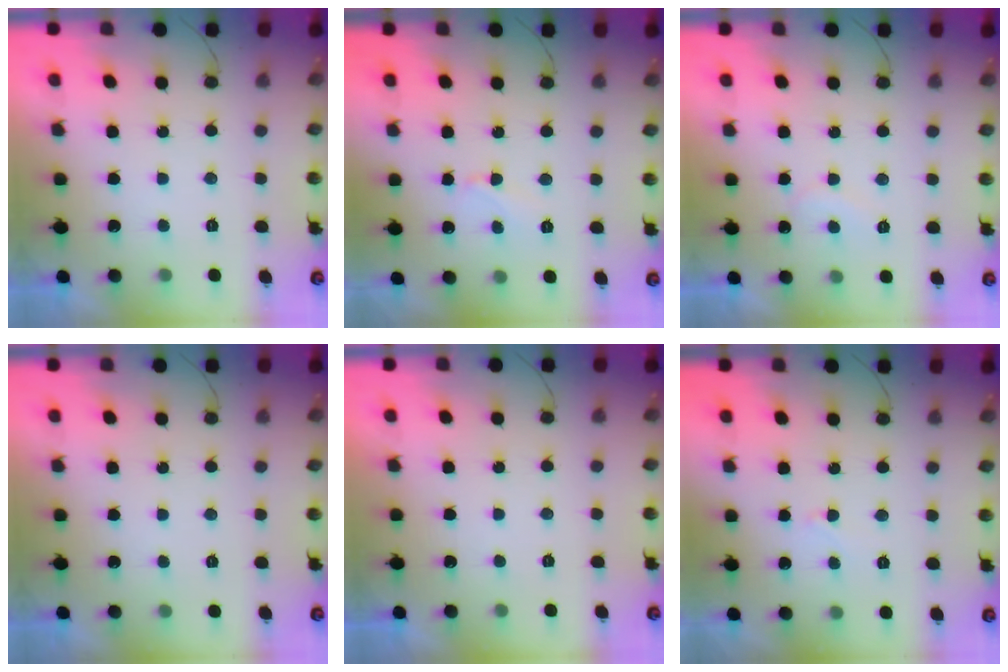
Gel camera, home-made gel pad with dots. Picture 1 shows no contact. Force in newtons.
{"total": 4.5, "press": 4.5, "slide": 0.7}
{"total": 5.2, "press": 5.2, "slide": 0.4}
{"total": 0.0}
{"total": 1.9, "press": 1.9, "slide": 0.1}
{"total": 2.6, "press": 2.5, "slide": 0.2}